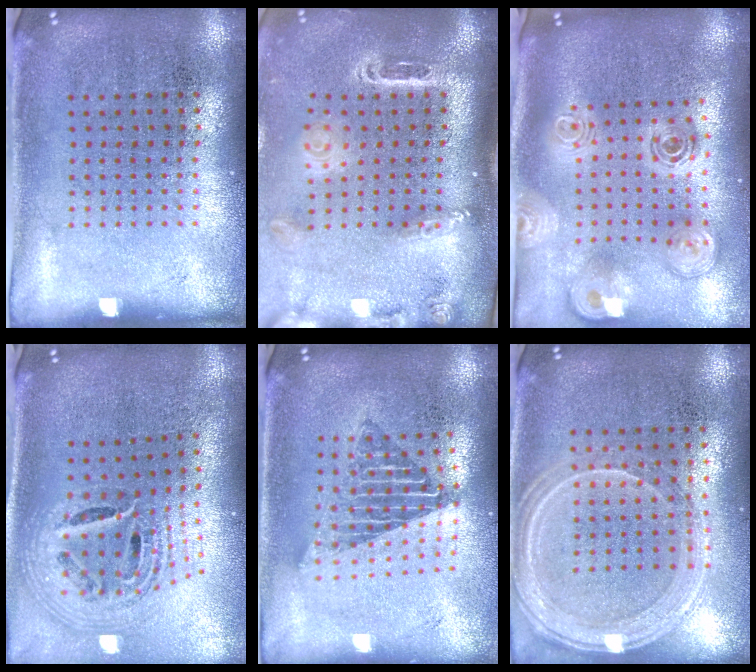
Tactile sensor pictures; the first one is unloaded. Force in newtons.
{"total": 2.6, "press": 1.9, "slide": 1.8}
{"total": 2.8, "press": 2.0, "slide": 2.0}
{"total": 2.2, "press": 1.6, "slide": 1.5}
{"total": 1.7, "press": 1.4, "slide": 1.0}
{"total": 1.3, "press": 1.3, "slide": 0.1}